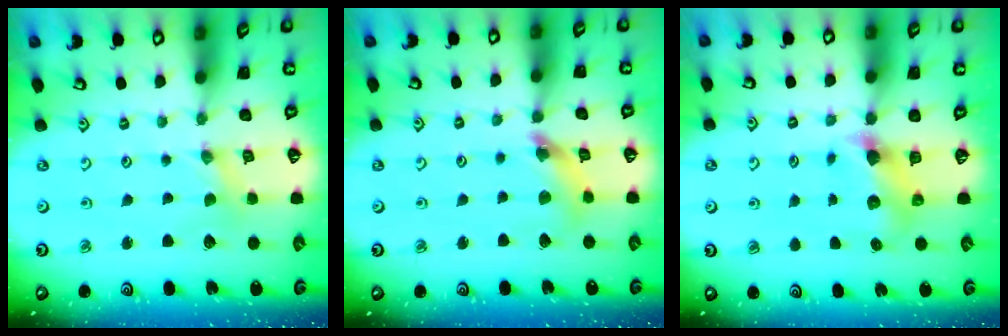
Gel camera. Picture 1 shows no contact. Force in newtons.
{"total": 9.1, "press": 9.1, "slide": 1.1}
{"total": 6.0, "press": 6.0, "slide": 0.5}